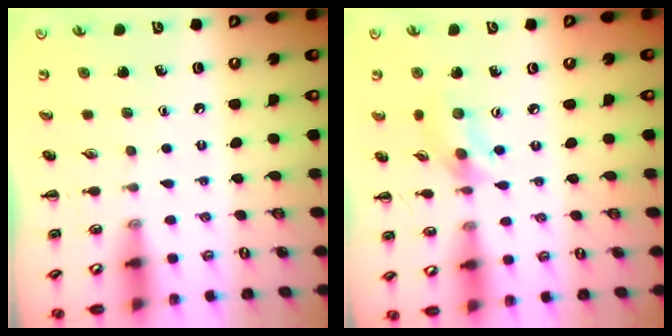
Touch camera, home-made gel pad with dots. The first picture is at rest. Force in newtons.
{"total": 5.2, "press": 5.2, "slide": 0.5}